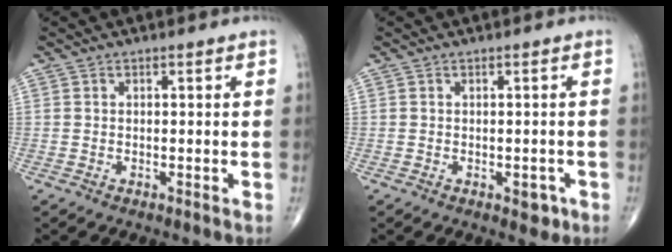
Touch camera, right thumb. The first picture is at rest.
{"total": 2.2, "force": [-0.9, 1.3, 1.5], "torque": [-0.006, 0.003, -0.009]}